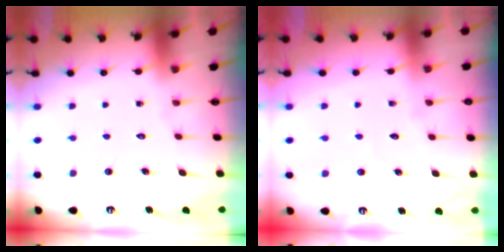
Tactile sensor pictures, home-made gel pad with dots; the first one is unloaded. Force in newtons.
{"total": 2.8, "press": 2.8, "slide": 0.3}